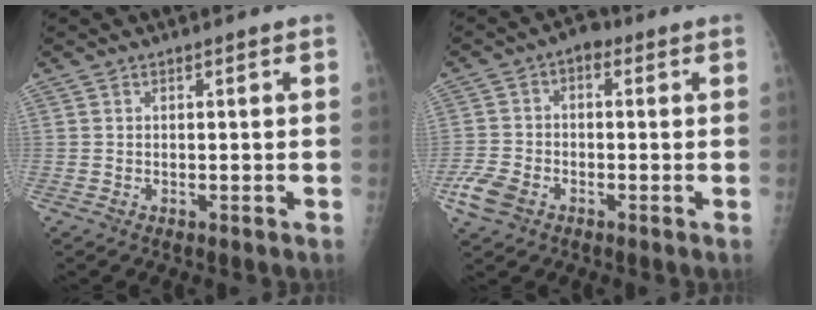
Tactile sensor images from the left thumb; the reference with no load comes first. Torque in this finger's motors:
{"motor_torque": [-0.13, 1.64, 0.52, 0.10, 0.07]}